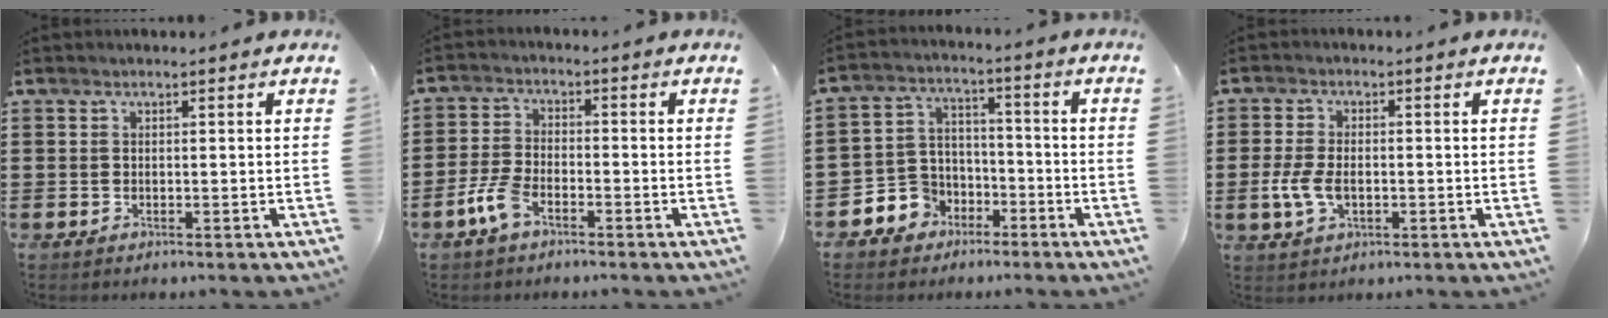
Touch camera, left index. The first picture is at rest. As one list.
[{"total": 5.1, "force": [-2.9, 2.1, 3.7], "torque": [-0.095, 0.001, -0.060]}, {"total": 5.9, "force": [-3.4, 4.8, 0.4], "torque": [-0.040, 0.007, -0.070]}, {"total": 5.0, "force": [-1.0, 2.8, 4.0], "torque": [-0.099, -0.005, -0.023]}]